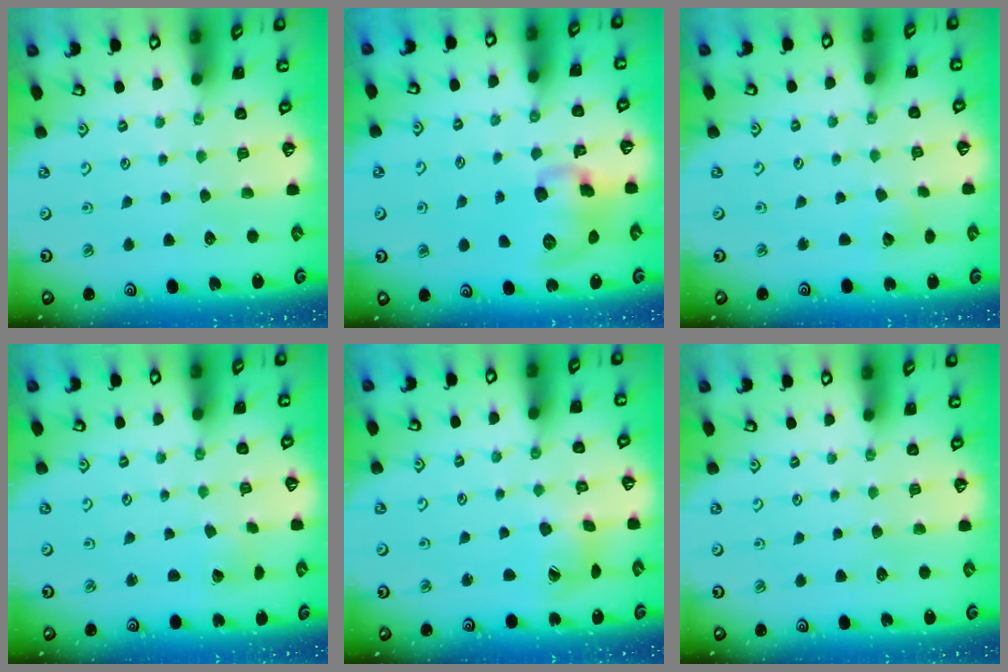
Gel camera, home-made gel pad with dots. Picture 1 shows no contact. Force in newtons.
{"total": 12.0, "press": 11.8, "slide": 1.9}
{"total": 4.3, "press": 4.3, "slide": 0.4}
{"total": 1.9, "press": 1.9, "slide": 0.1}
{"total": 6.5, "press": 6.4, "slide": 0.8}
{"total": 0.0}